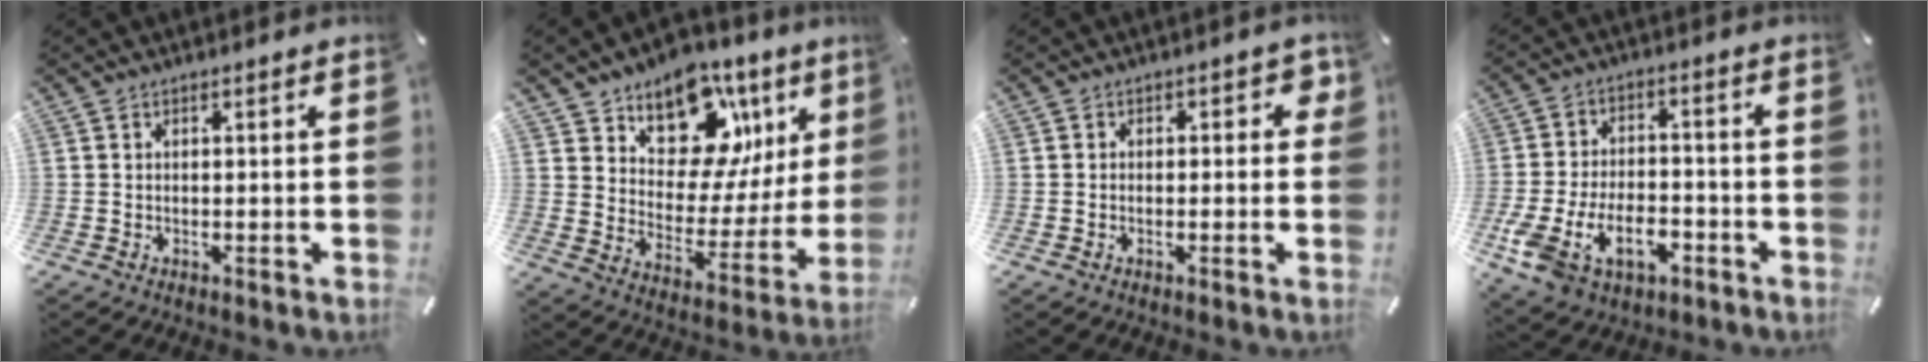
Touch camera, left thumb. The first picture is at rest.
{"total": 14.5, "force": [9.6, 9.3, 5.5], "torque": [-0.064, -0.086, 0.167]}
{"total": 2.7, "force": [-0.3, 2.0, 1.8], "torque": [-0.017, 0.005, -0.010]}
{"total": 13.9, "force": [-5.3, 9.0, 9.2], "torque": [-0.178, 0.025, -0.089]}